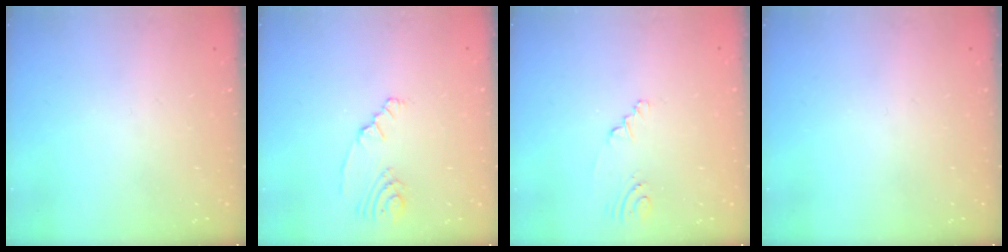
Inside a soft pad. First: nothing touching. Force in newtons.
{"total": 2.3, "press": 2.3, "slide": 0.3}
{"total": 2.0, "press": 1.6, "slide": 1.2}
{"total": 0.0}